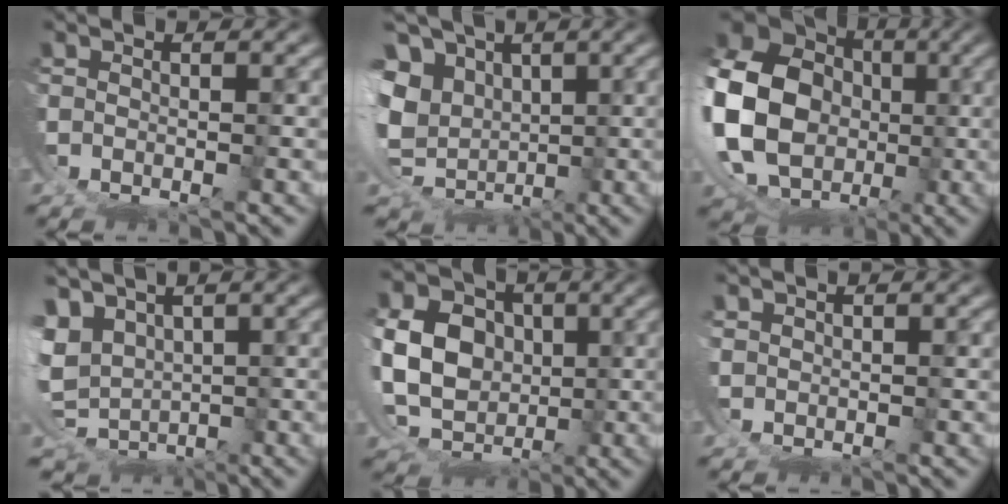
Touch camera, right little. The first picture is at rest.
{"total": 9.7, "force": [0.5, 7.8, 5.8], "torque": [-0.129, -0.034, 0.019]}
{"total": 18.0, "force": [-0.7, 14.7, 10.3], "torque": [-0.249, -0.055, -0.004]}
{"total": 7.3, "force": [-0.7, 5.9, 4.2], "torque": [-0.118, -0.056, 0.013]}
{"total": 11.5, "force": [0.3, 9.2, 6.9], "torque": [-0.138, -0.037, 0.012]}
{"total": 1.5, "force": [1.3, -0.5, 0.4], "torque": [-0.004, 0.007, 0.030]}